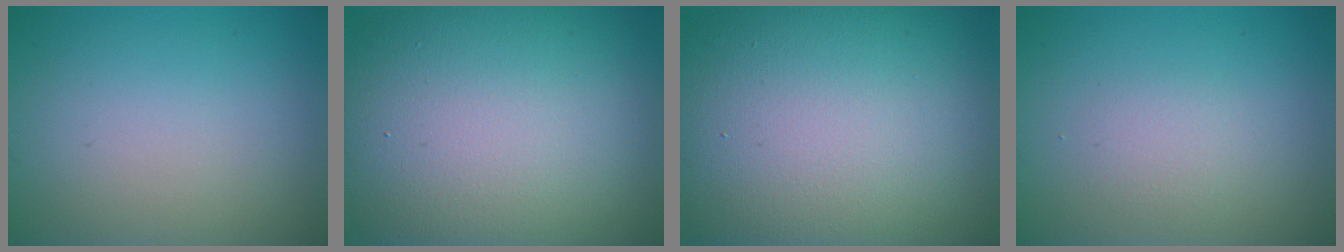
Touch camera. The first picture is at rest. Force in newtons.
{"total": 17.7, "press": 17.6, "slide": 1.5}
{"total": 18.3, "press": 18.2, "slide": 1.6}
{"total": 1.4, "press": 1.4, "slide": 0.0}